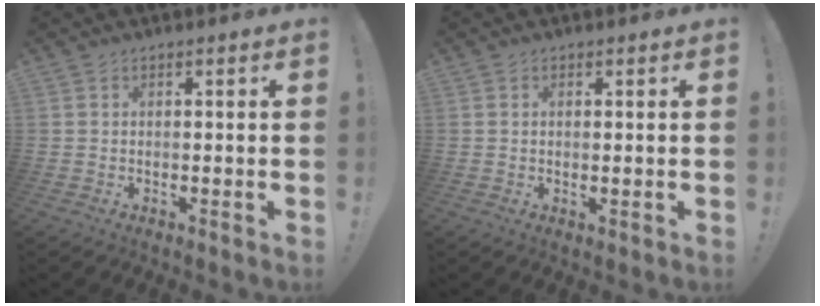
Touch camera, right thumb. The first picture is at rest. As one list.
[{"total": 0.7, "force": [0.4, 0.3, 0.5], "torque": [-0.004, -0.002, 0.006]}]